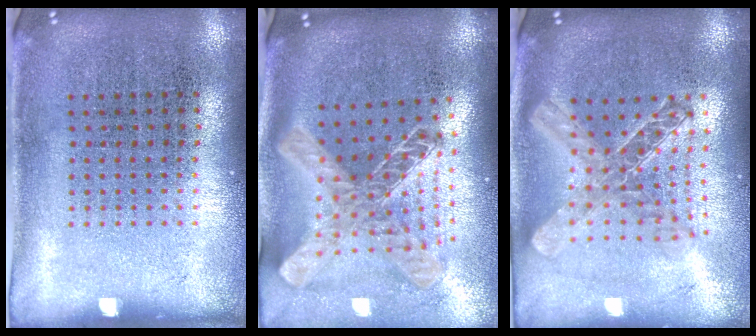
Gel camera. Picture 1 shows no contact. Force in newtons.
{"total": 2.1, "press": 1.6, "slide": 1.3}
{"total": 2.0, "press": 1.7, "slide": 1.1}